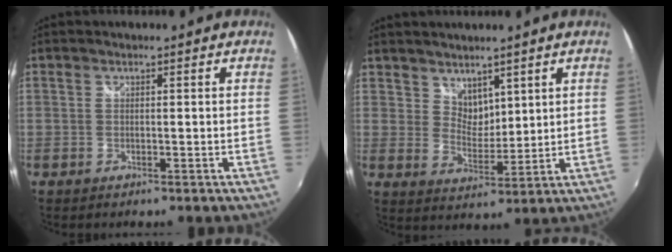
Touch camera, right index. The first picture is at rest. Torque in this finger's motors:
{"motor_torque": [0.02, 0.07, 0.03, 0.00]}